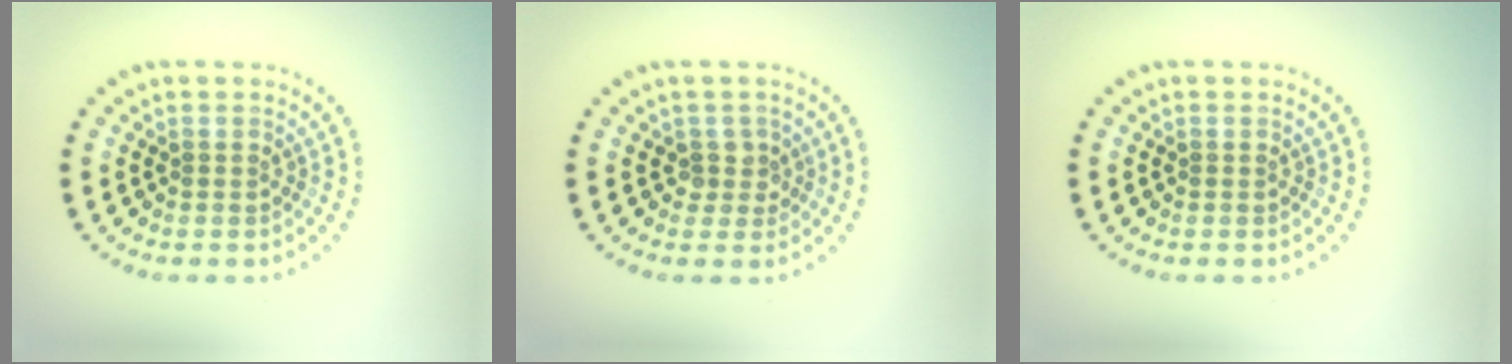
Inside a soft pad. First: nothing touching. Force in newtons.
{"total": 1.8, "press": 1.3, "slide": 1.2}
{"total": 0.0}